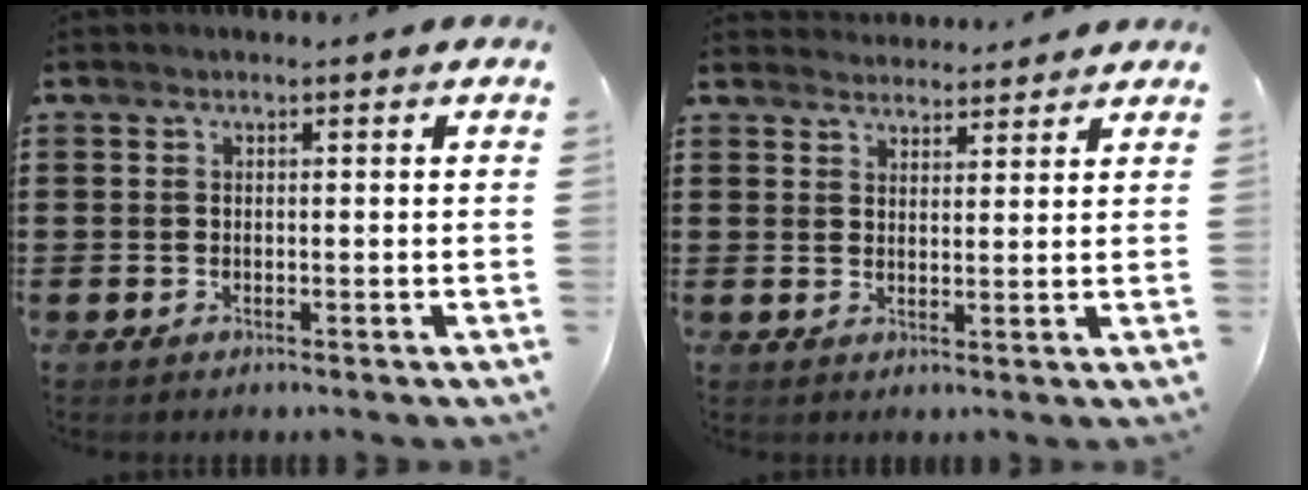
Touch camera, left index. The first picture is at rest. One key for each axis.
{"total": 2.9, "fx": 2.9, "fy": 0.2, "fz": -0.3, "tx": -0.004, "ty": -0.007, "tz": 0.056}